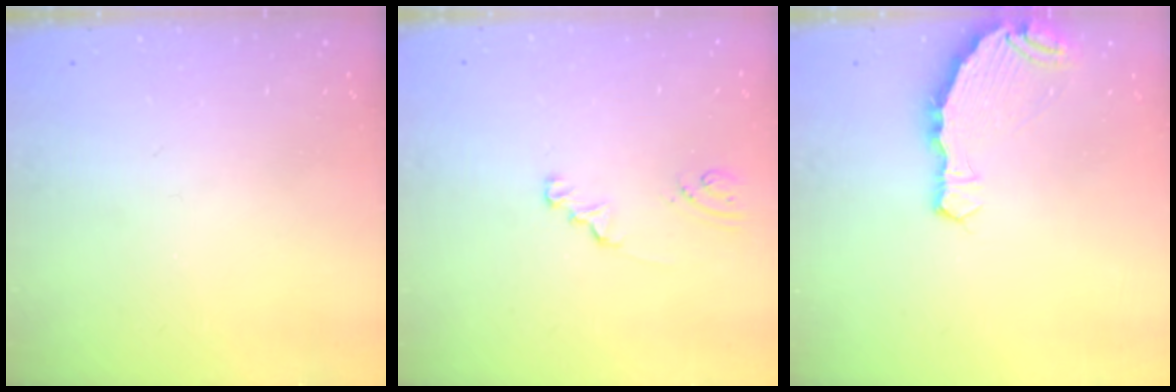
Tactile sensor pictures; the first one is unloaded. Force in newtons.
{"total": 1.8, "press": 1.8, "slide": 0.2}
{"total": 8.1, "press": 6.7, "slide": 4.5}